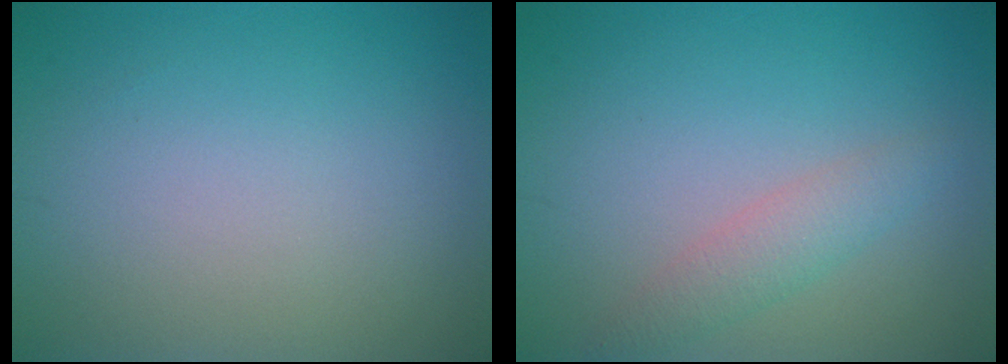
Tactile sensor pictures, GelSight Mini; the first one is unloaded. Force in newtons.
{"total": 2.2, "press": 2.2, "slide": 0.1}